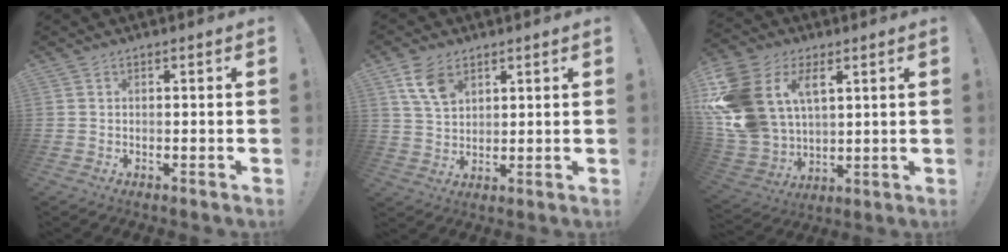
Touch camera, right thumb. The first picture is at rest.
{"total": 8.9, "force": [4.9, 5.5, 5.1], "torque": [-0.090, -0.013, 0.096]}
{"total": 18.8, "force": [7.3, 13.2, 11.2], "torque": [-0.250, -0.034, 0.137]}